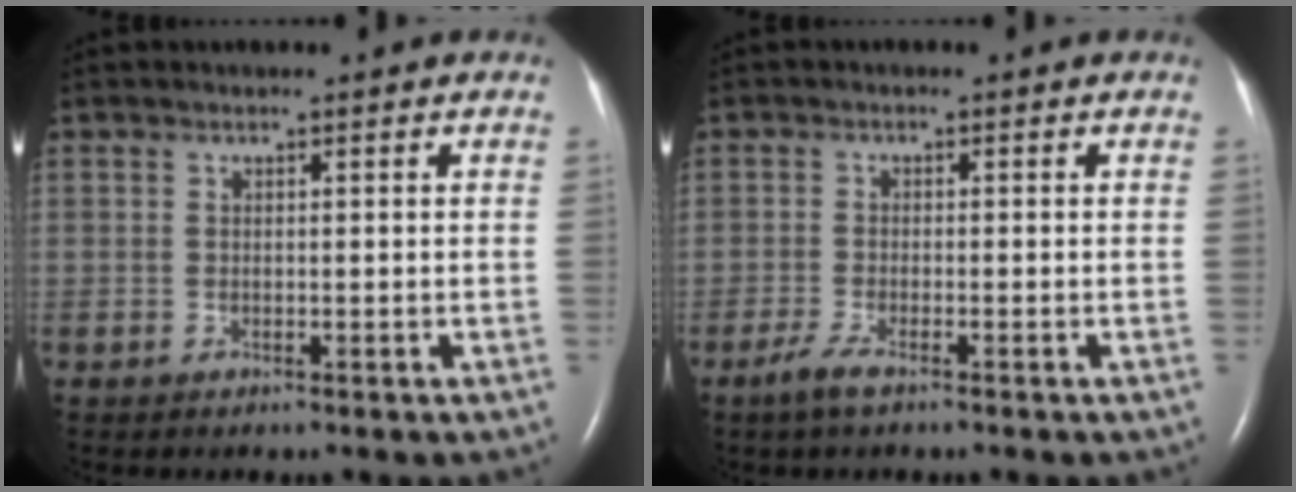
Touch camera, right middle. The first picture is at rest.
{"total": 2.5, "force": [-1.8, 0.2, 1.7], "torque": [-0.047, -0.007, -0.039]}